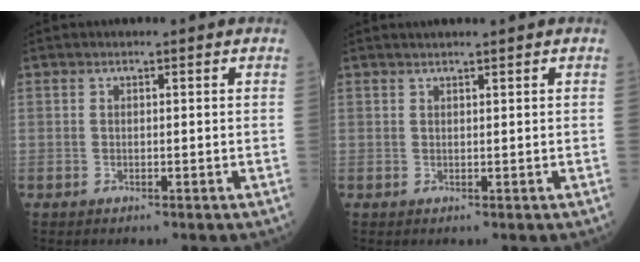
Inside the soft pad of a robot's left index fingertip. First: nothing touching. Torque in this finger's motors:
{"motor_torque": [0.09, -0.04, 0.03, 0.01]}